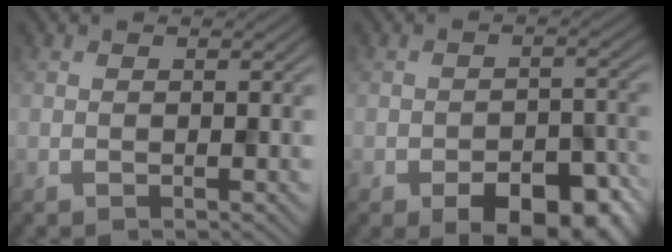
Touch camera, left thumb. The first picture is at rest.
{"total": 8.9, "force": [-5.4, 4.2, 5.7], "torque": [-0.079, -0.010, -0.071]}